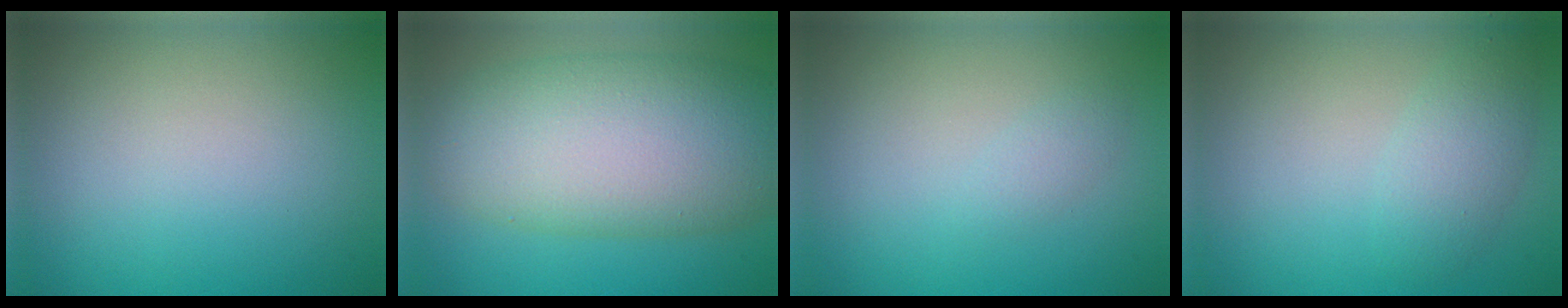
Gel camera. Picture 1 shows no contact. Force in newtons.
{"total": 11.4, "press": 11.4, "slide": 0.5}
{"total": 1.0, "press": 1.0, "slide": 0.1}
{"total": 2.6, "press": 2.6, "slide": 0.2}